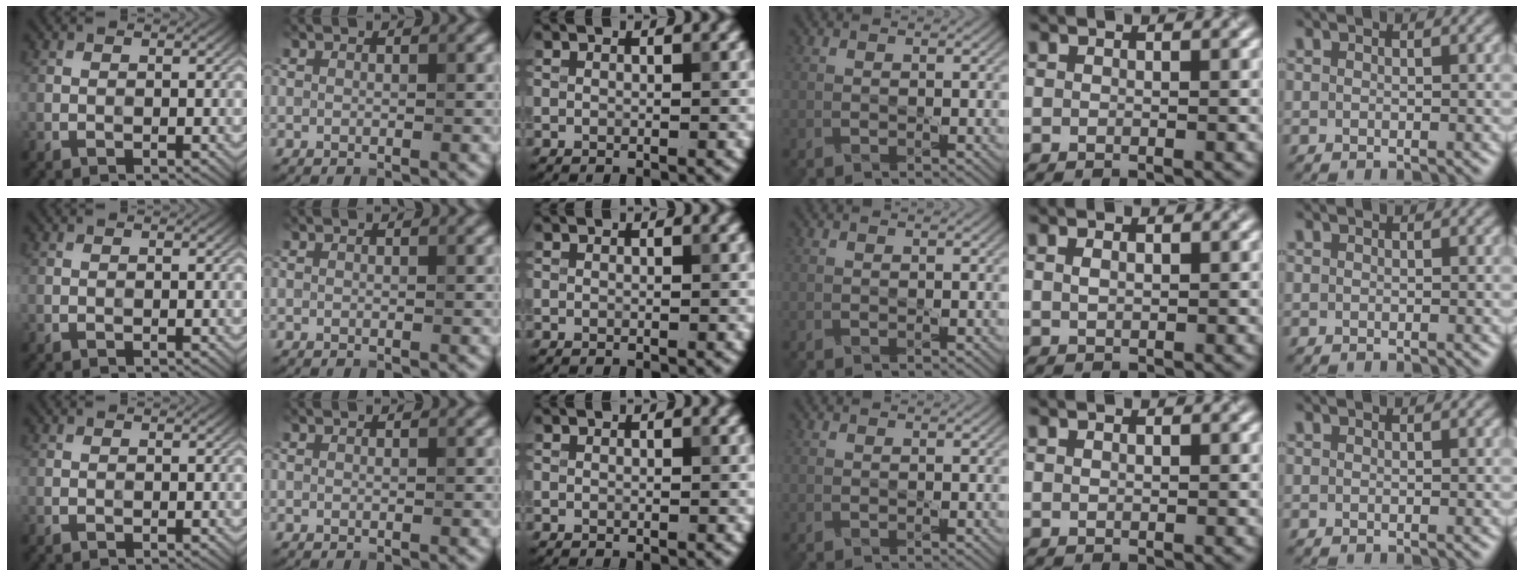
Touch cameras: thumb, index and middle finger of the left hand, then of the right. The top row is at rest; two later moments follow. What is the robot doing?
{"motion": "dispense", "object": "soap dispenser"}